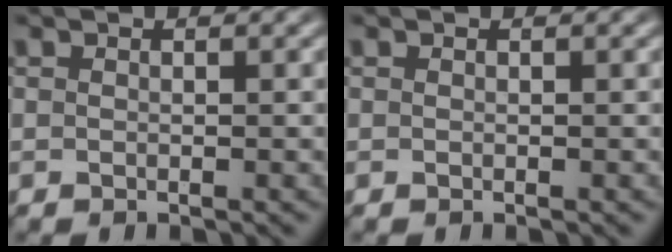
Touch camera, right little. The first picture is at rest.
{"total": 0.0}